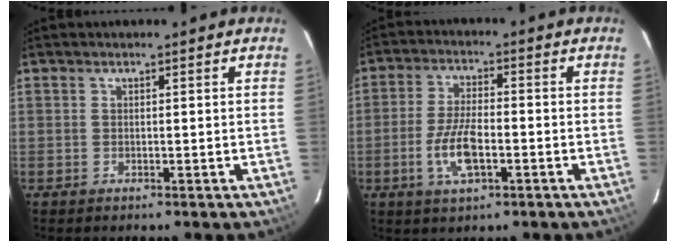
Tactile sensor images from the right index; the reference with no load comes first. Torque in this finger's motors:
{"motor_torque": [1.69, -0.45, 0.90, 0.13]}